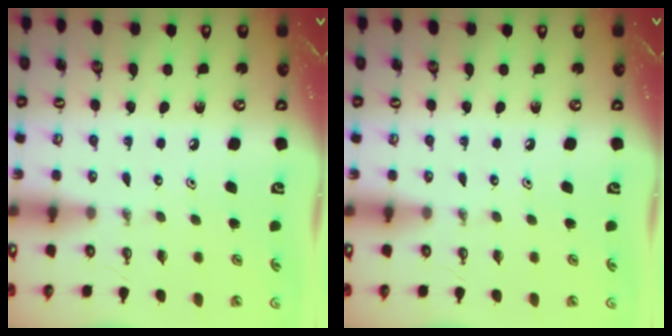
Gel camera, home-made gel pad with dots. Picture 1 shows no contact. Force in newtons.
{"total": 0.0}